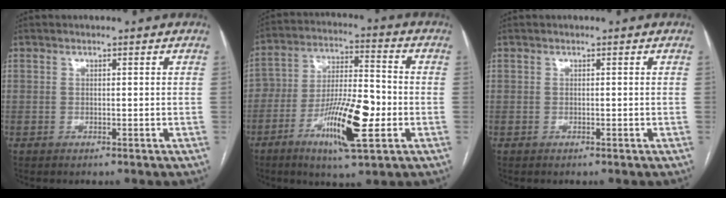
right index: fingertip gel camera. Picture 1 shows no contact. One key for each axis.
{"total": 13.5, "fx": -4.7, "fy": 3.2, "fz": 12.3, "tx": -0.222, "ty": 0.001, "tz": -0.079}
{"total": 0.0}